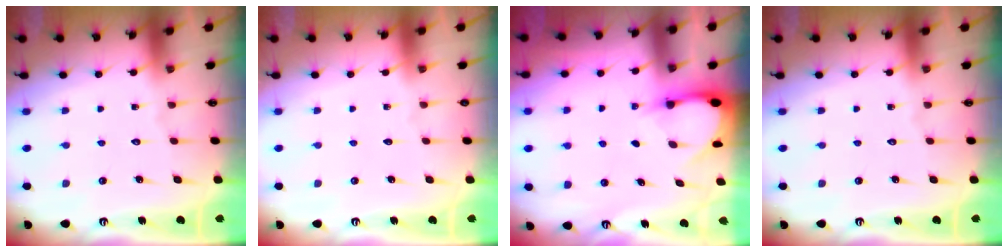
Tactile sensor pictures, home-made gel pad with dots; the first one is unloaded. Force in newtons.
{"total": 0.0}
{"total": 2.9, "press": 2.9, "slide": 0.3}
{"total": 0.0}